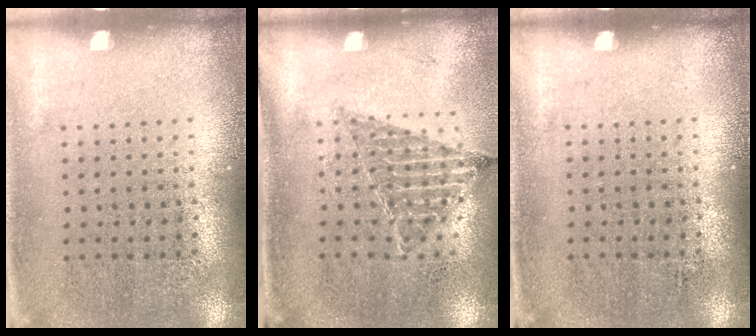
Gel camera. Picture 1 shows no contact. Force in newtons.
{"total": 0.9, "press": 0.8, "slide": 0.2}
{"total": 0.0}